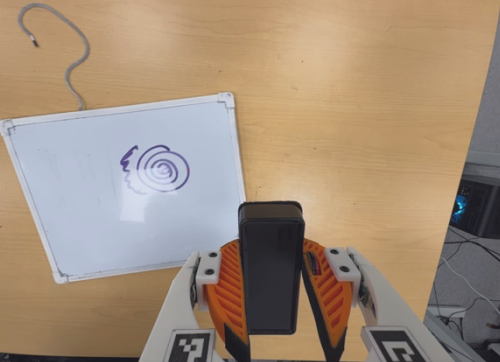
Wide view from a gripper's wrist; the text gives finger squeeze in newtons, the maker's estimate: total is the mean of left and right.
{"total": 7.7, "left": 5.8, "right": 9.6}